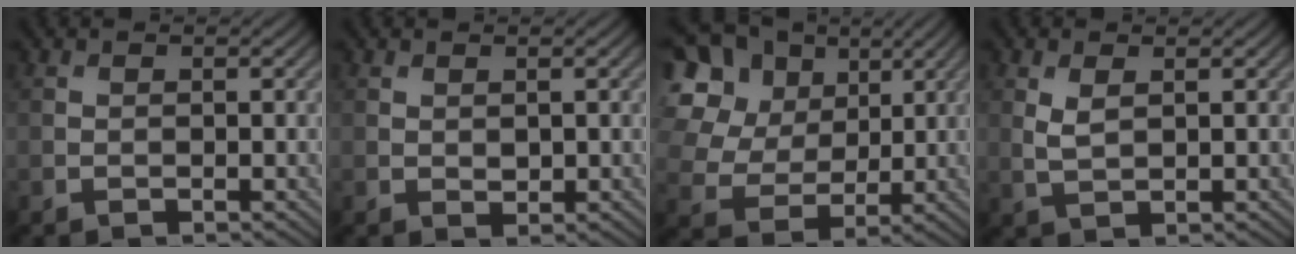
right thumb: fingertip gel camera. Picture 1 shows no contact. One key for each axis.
{"total": 0.8, "fx": 0.3, "fy": 0.5, "fz": 0.6, "tx": -0.010, "ty": -0.003, "tz": 0.010}
{"total": 17.2, "fx": 7.4, "fy": 13.2, "fz": 8.3, "tx": -0.260, "ty": 0.045, "tz": 0.167}
{"total": 2.4, "fx": 0.9, "fy": 1.1, "fz": 1.9, "tx": -0.050, "ty": -0.003, "tz": 0.022}